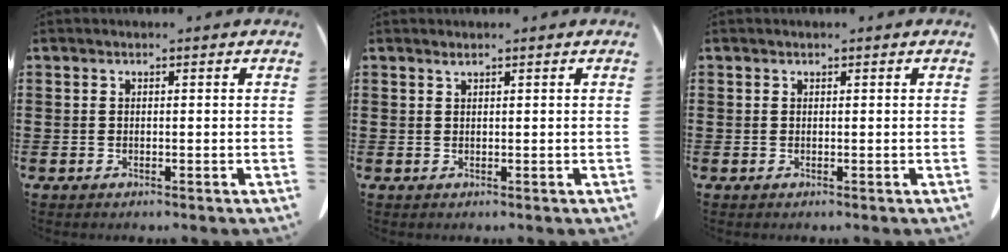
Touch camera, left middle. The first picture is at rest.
{"total": 0.8, "force": [0.6, -0.1, 0.5], "torque": [-0.012, -0.004, 0.014]}
{"total": 0.0}